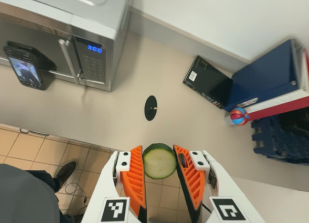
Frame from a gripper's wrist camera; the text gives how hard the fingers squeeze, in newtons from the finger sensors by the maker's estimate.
{"total": 8.9, "left": 9.1, "right": 8.7}